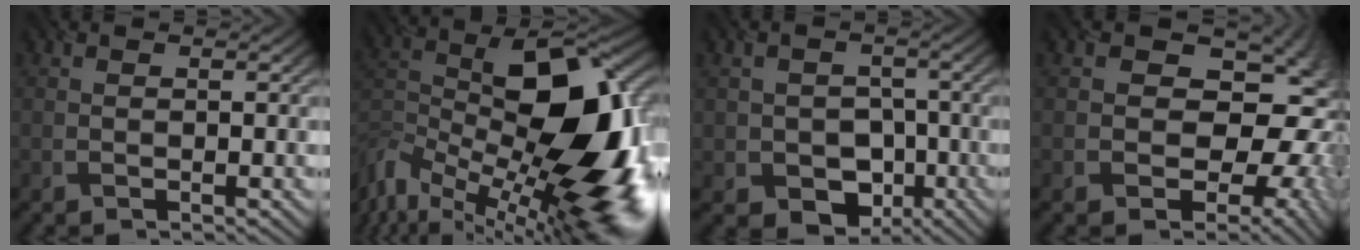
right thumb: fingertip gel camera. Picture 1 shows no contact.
{"total": 18.0, "force": [-4.1, 9.9, 14.5], "torque": [-0.271, -0.019, -0.065]}
{"total": 7.0, "force": [-2.8, 5.9, 2.4], "torque": [-0.044, -0.019, -0.052]}
{"total": 15.5, "force": [-1.9, 12.4, 9.1], "torque": [-0.112, 0.000, -0.046]}